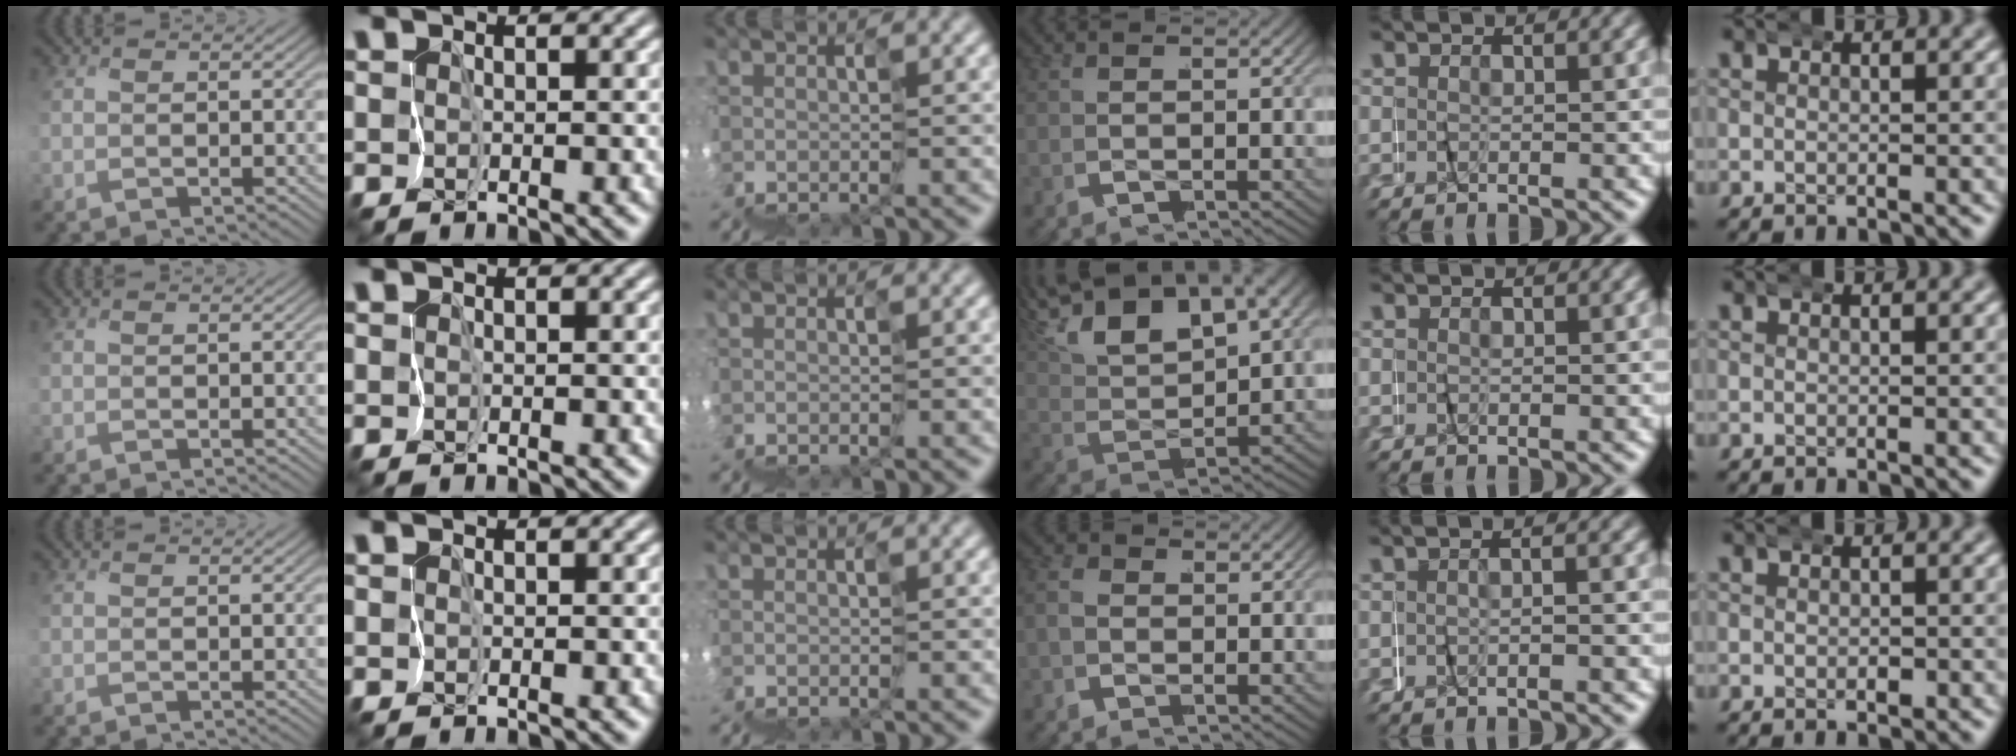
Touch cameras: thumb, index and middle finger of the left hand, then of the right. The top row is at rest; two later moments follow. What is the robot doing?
{"motion": "wrap", "object": "napkin"}